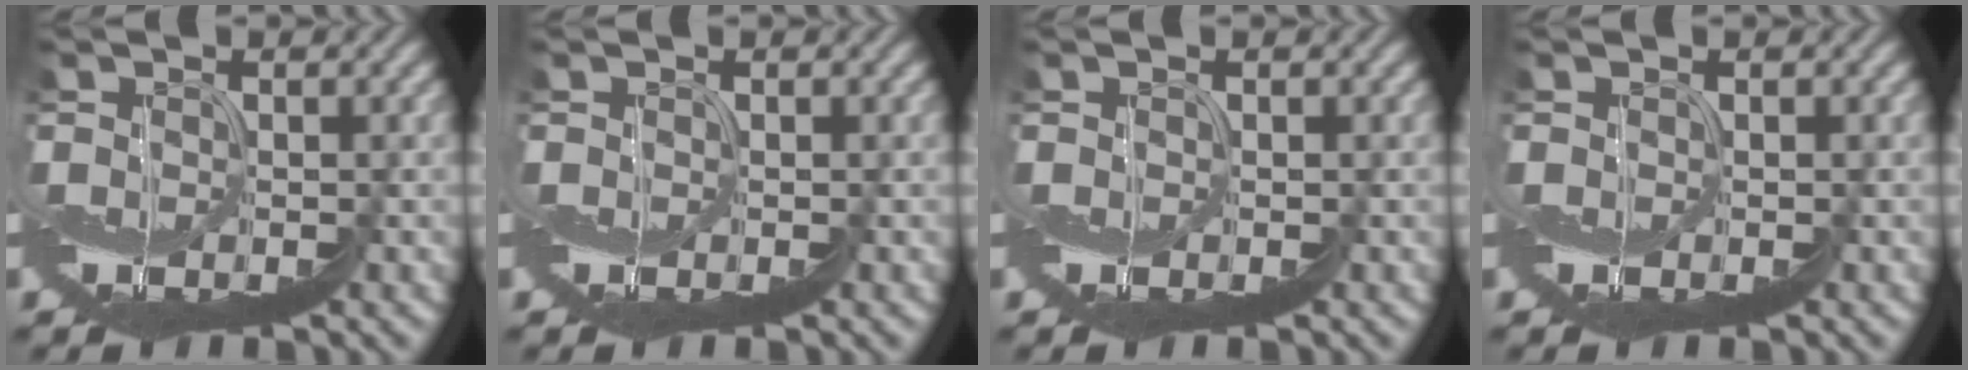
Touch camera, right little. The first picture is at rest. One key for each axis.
{"total": 0.0}
{"total": 0.0}
{"total": 0.0}